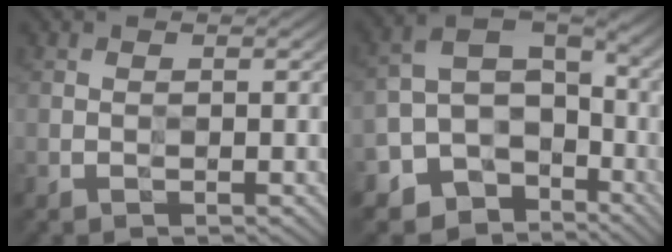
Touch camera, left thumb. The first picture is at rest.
{"total": 10.9, "force": [-5.9, 7.7, 4.9], "torque": [-0.094, -0.030, -0.098]}